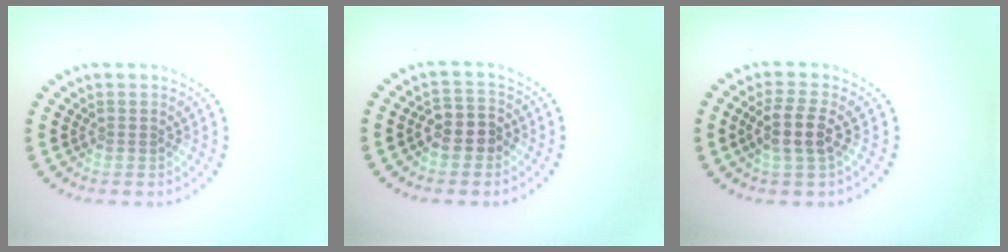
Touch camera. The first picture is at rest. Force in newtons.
{"total": 2.7, "press": 2.5, "slide": 1.0}
{"total": 2.9, "press": 2.5, "slide": 1.5}